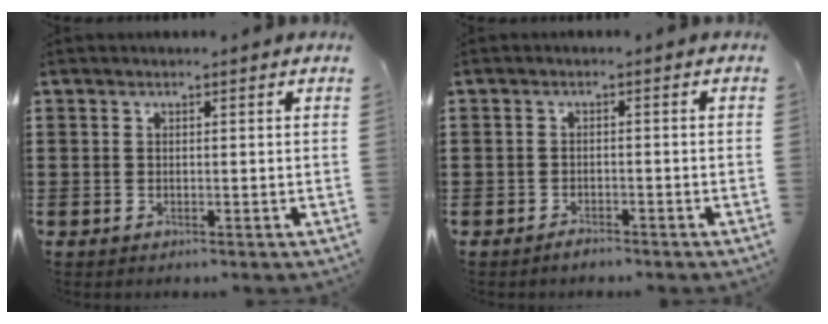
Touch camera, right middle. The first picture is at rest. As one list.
[{"total": 1.3, "force": [-1.2, 0.3, 0.3], "torque": [-0.008, 0.000, -0.025]}]